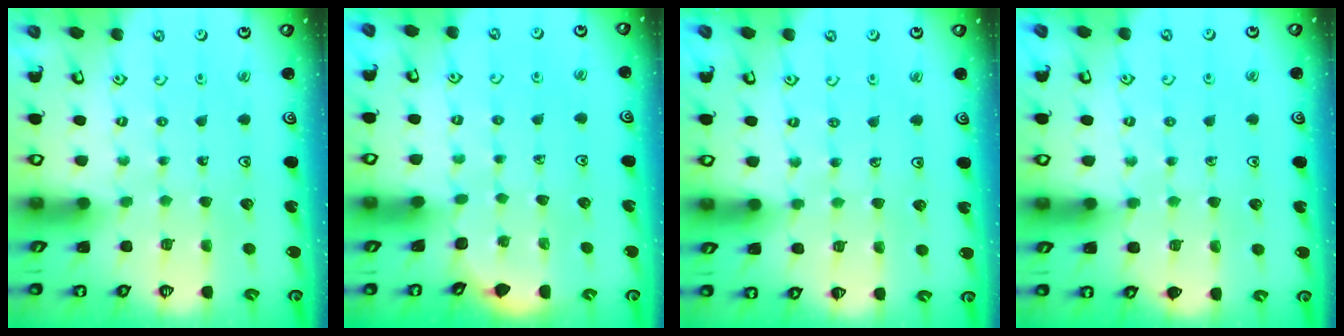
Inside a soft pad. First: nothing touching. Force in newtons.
{"total": 2.4, "press": 2.4, "slide": 0.1}
{"total": 5.2, "press": 5.0, "slide": 1.3}
{"total": 5.3, "press": 5.3, "slide": 0.5}